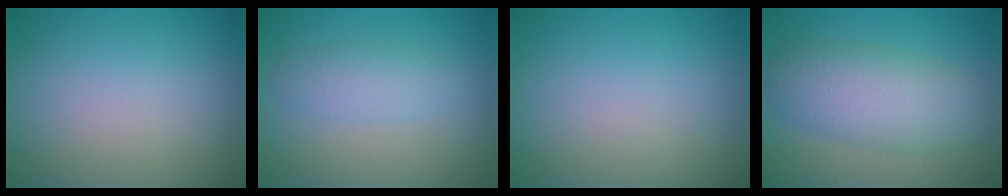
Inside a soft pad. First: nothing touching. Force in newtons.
{"total": 2.4, "press": 2.4, "slide": 0.0}
{"total": 0.0}
{"total": 6.0, "press": 6.0, "slide": 0.2}